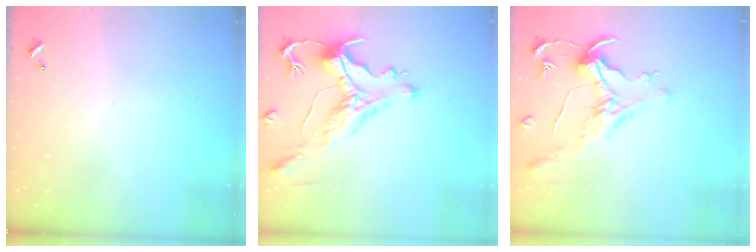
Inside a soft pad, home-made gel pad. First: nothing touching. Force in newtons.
{"total": 1.2, "press": 0.2, "slide": 1.2}
{"total": 1.6, "press": 1.4, "slide": 0.7}